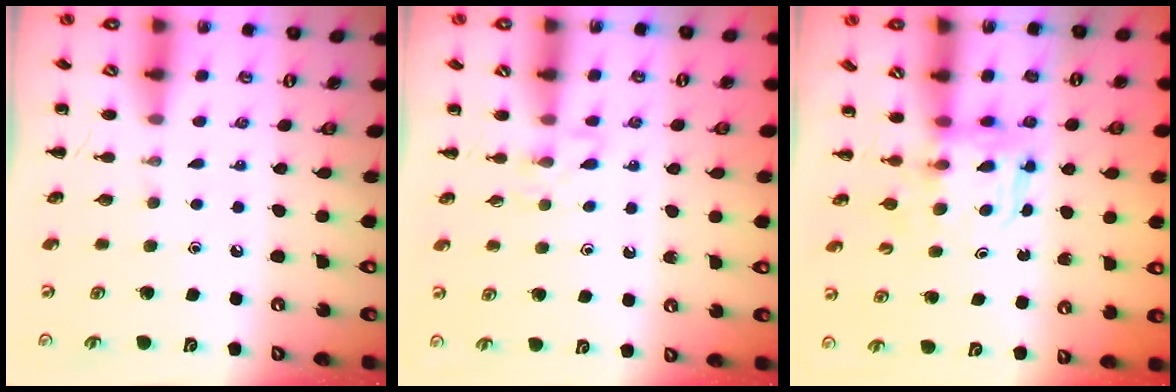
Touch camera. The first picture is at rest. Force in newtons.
{"total": 4.4, "press": 4.1, "slide": 1.5}
{"total": 3.8, "press": 3.8, "slide": 0.2}